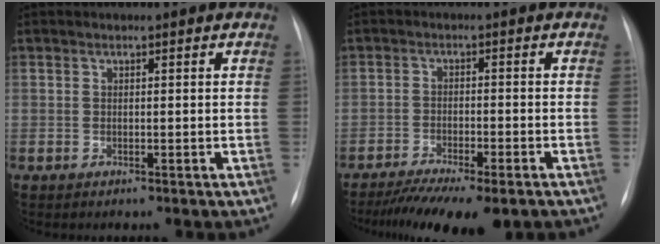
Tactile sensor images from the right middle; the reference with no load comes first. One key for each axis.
{"total": 11.0, "fx": -8.5, "fy": 2.1, "fz": 6.6, "tx": -0.102, "ty": -0.014, "tz": -0.130}